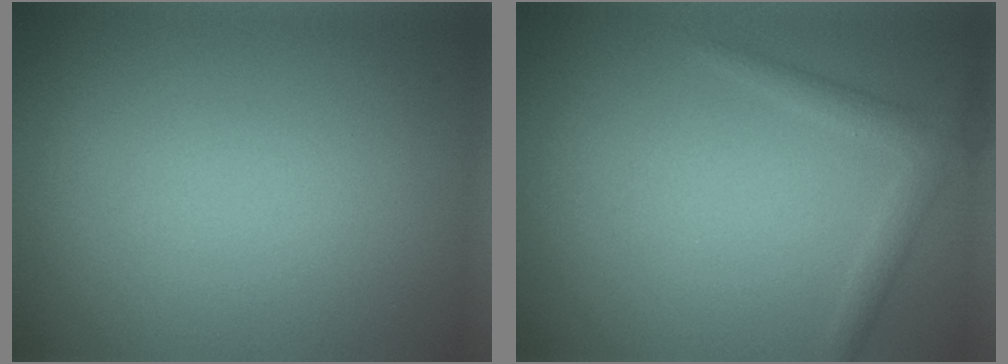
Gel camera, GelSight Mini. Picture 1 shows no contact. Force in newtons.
{"total": 1.8, "press": 1.7, "slide": 0.1}